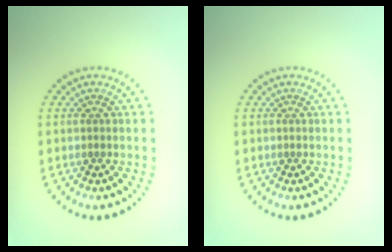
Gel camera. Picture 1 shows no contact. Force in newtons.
{"total": 0.0}